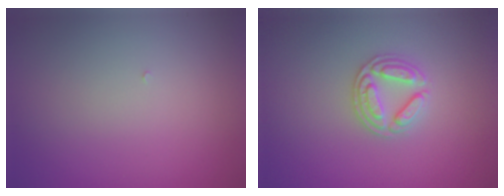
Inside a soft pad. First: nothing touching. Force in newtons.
{"total": 2.8, "press": 2.7, "slide": 0.7}